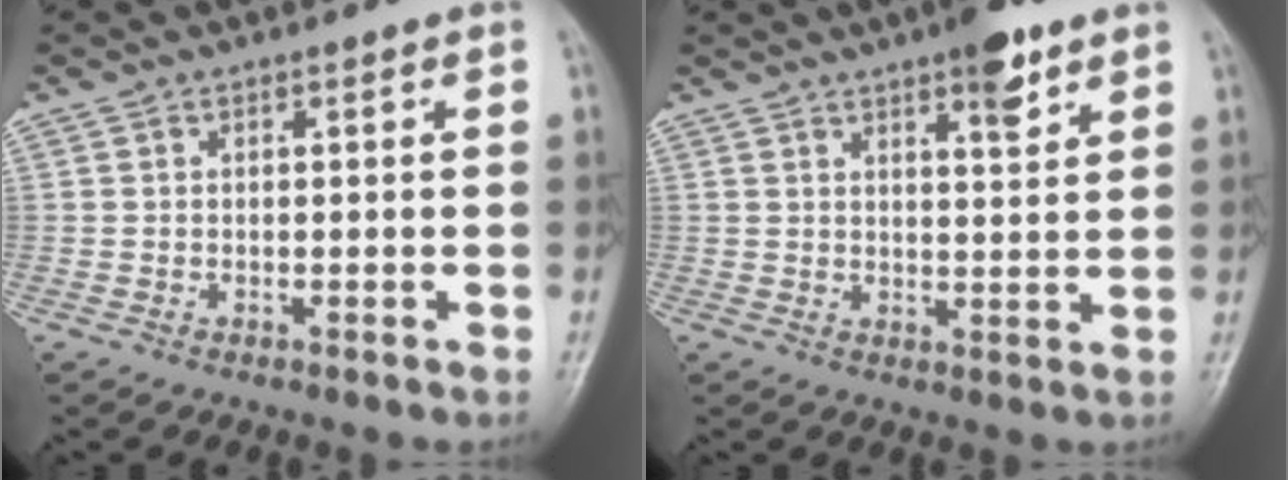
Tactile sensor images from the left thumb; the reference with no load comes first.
{"total": 6.8, "force": [4.2, 1.9, 4.9], "torque": [-0.059, -0.021, 0.058]}